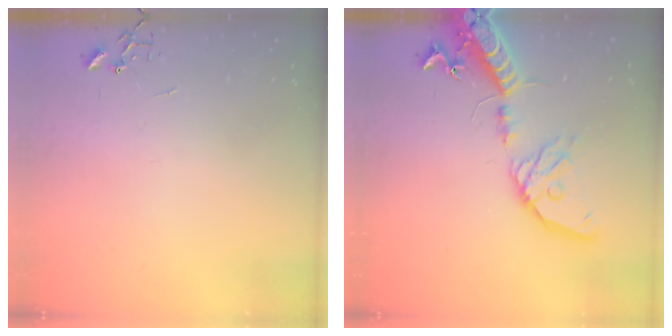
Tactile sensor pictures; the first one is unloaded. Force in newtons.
{"total": 19.5, "press": 19.2, "slide": 3.6}